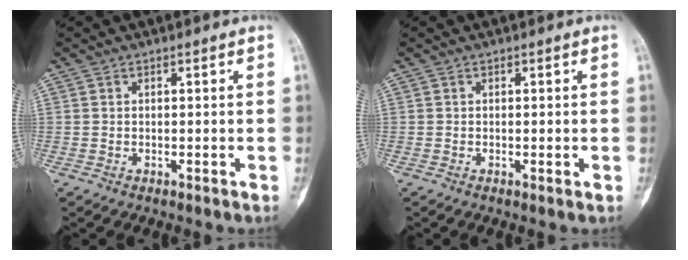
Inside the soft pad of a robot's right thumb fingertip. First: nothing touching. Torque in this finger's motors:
{"motor_torque": [0.14, -0.57, -0.30, -0.05, -0.09]}